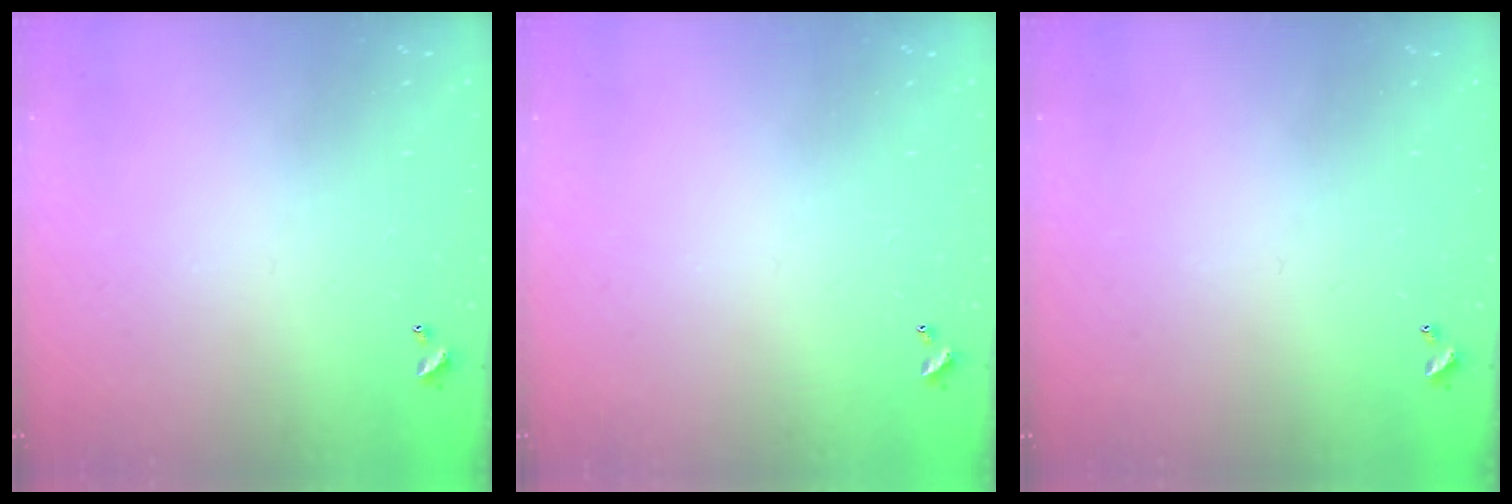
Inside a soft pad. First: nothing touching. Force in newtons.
{"total": 0.0}
{"total": 0.0}